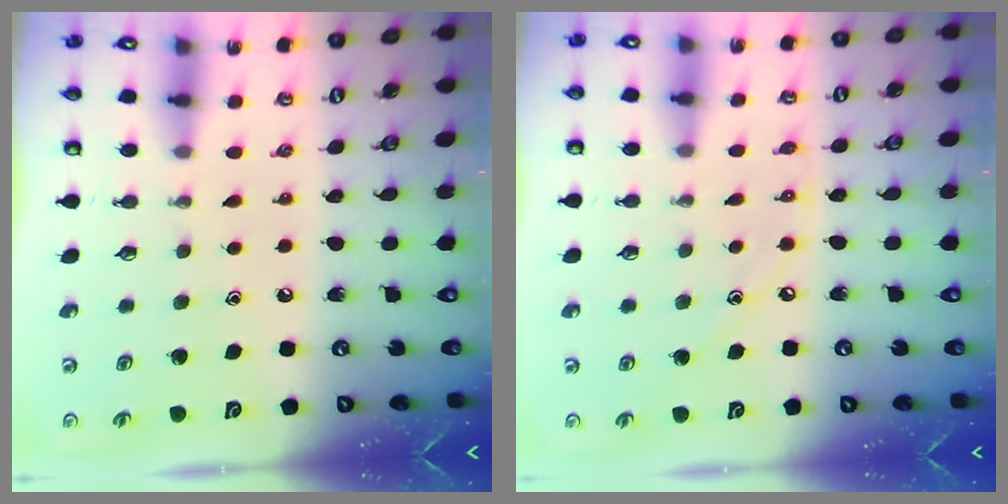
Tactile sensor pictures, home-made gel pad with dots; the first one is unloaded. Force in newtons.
{"total": 6.0, "press": 6.0, "slide": 0.7}